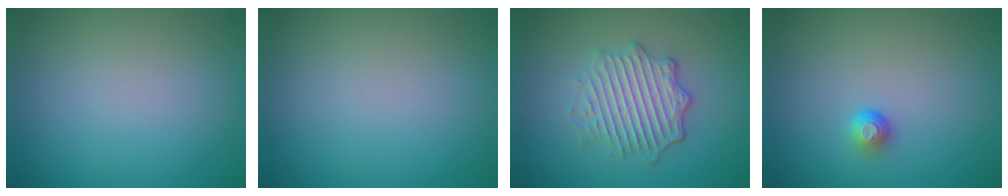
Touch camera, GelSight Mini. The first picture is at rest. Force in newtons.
{"total": 0.0}
{"total": 4.5, "press": 3.5, "slide": 2.9}
{"total": 1.3, "press": 1.0, "slide": 0.9}